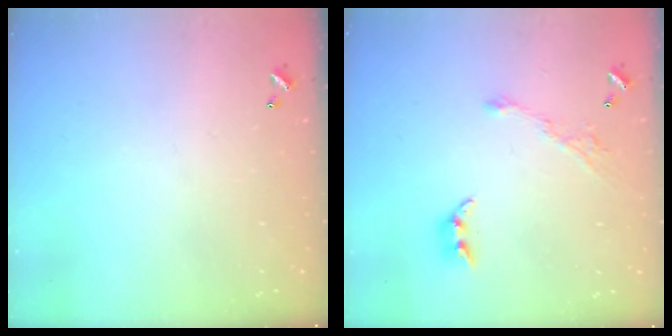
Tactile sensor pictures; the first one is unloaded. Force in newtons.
{"total": 6.9, "press": 6.9, "slide": 0.7}